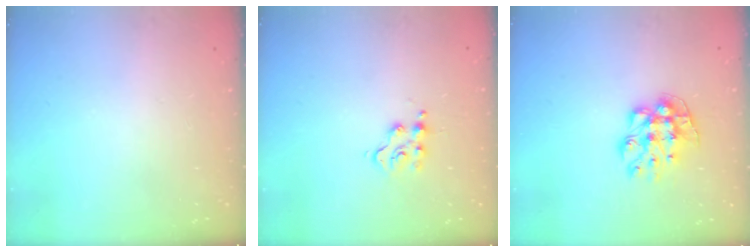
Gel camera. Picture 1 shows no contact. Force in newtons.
{"total": 4.3, "press": 4.3, "slide": 0.4}
{"total": 9.4, "press": 9.4, "slide": 0.5}